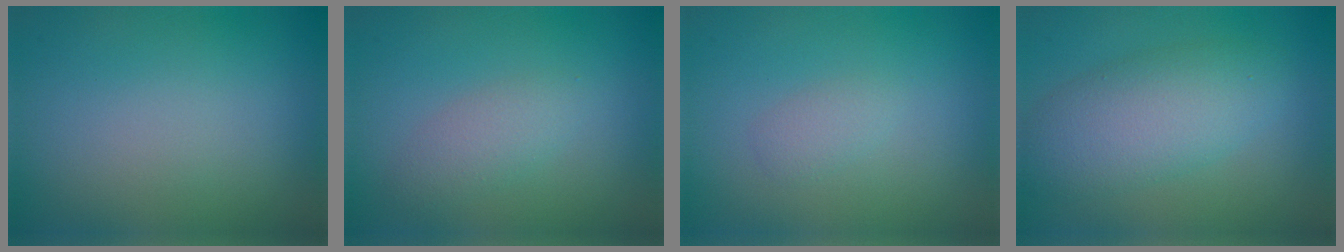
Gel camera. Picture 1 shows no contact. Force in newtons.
{"total": 1.9, "press": 1.9, "slide": 0.1}
{"total": 1.1, "press": 1.1, "slide": 0.1}
{"total": 5.4, "press": 5.4, "slide": 0.2}